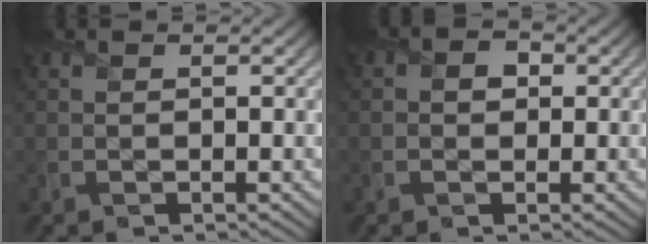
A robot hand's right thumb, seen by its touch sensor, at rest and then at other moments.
{"total": 2.0, "force": [0.3, 1.7, 1.0], "torque": [-0.006, 0.000, -0.008]}